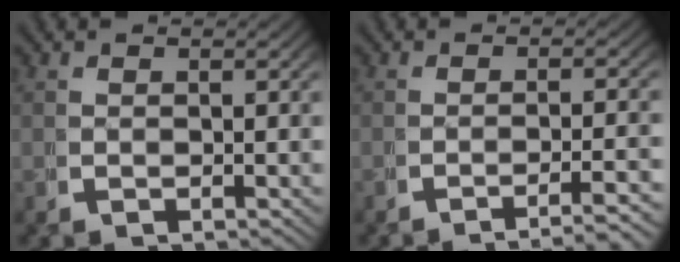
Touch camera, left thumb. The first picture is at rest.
{"total": 4.8, "force": [-4.1, 0.5, 2.4], "torque": [-0.028, 0.000, -0.064]}